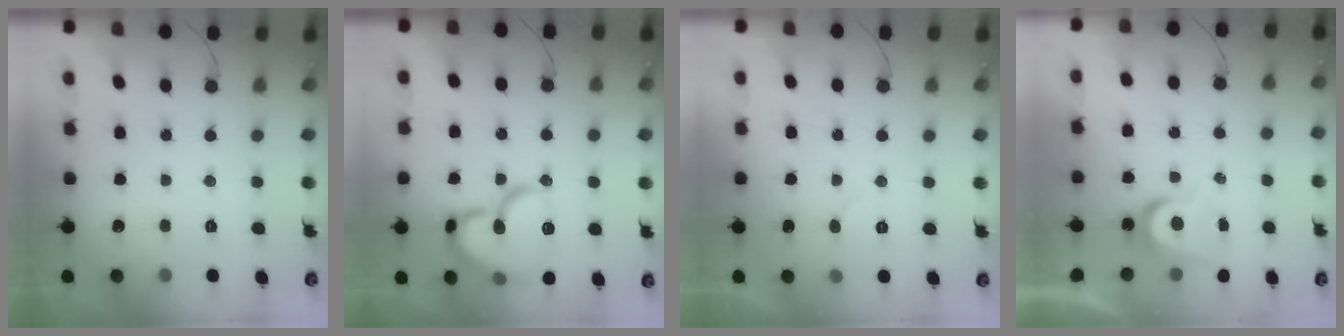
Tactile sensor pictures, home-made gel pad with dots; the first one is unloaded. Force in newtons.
{"total": 17.7, "press": 17.6, "slide": 1.8}
{"total": 4.8, "press": 4.8, "slide": 0.4}
{"total": 6.3, "press": 6.3, "slide": 0.5}